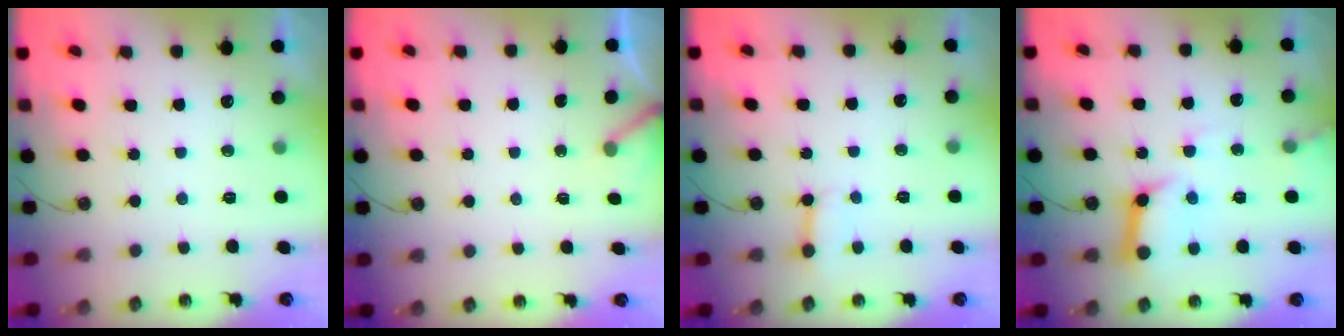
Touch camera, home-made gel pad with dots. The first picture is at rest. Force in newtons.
{"total": 3.2, "press": 3.2, "slide": 0.2}
{"total": 3.5, "press": 3.5, "slide": 0.5}
{"total": 13.5, "press": 13.4, "slide": 1.7}